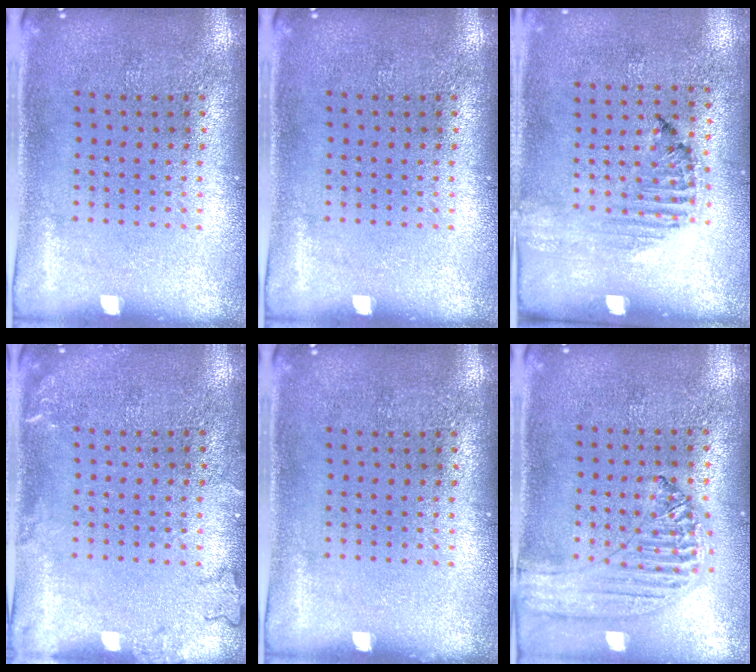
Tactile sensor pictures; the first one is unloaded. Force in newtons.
{"total": 0.0}
{"total": 1.2, "press": 1.1, "slide": 0.4}
{"total": 1.6, "press": 1.6, "slide": 0.3}
{"total": 0.0}
{"total": 1.2, "press": 1.2, "slide": 0.1}